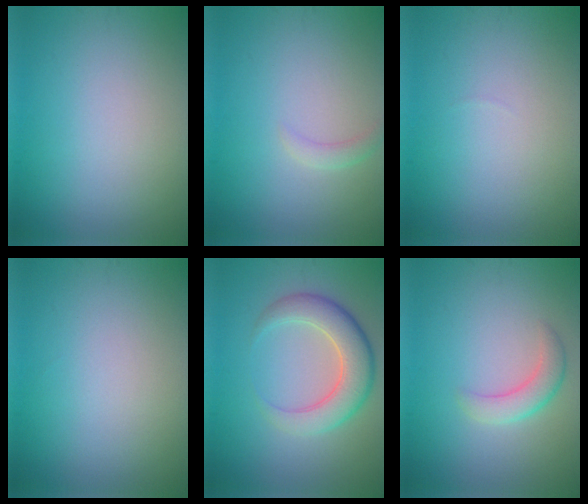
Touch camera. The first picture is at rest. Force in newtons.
{"total": 1.1, "press": 1.1, "slide": 0.2}
{"total": 0.0}
{"total": 0.0}
{"total": 5.4, "press": 5.4, "slide": 0.3}
{"total": 2.5, "press": 2.5, "slide": 0.1}